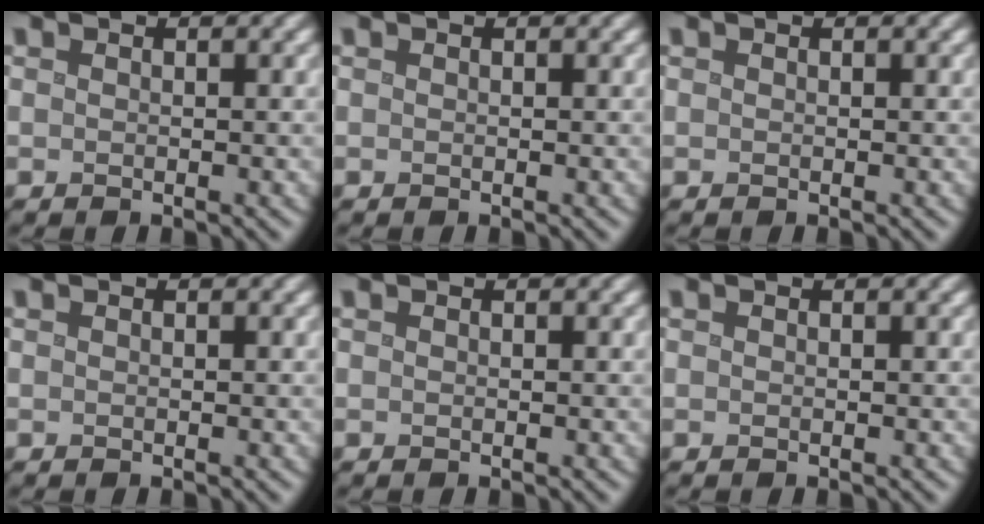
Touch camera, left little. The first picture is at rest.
{"total": 0.0}
{"total": 0.0}
{"total": 0.0}
{"total": 0.0}
{"total": 0.0}